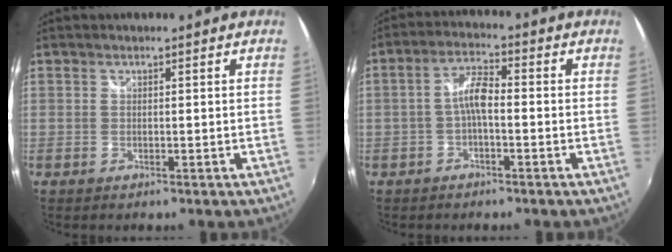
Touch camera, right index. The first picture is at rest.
{"total": 4.5, "force": [-1.2, 1.3, 4.1], "torque": [-0.084, 0.013, -0.024]}